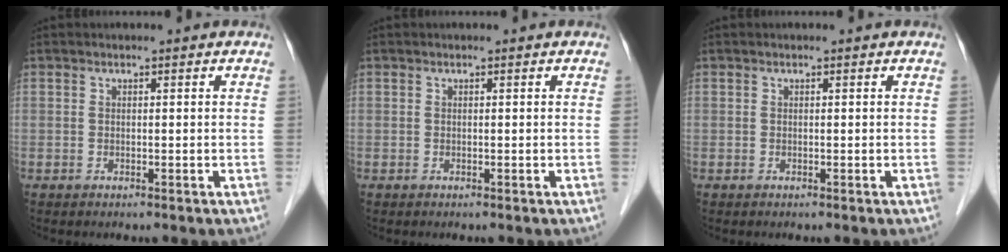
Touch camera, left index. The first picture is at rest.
{"total": 0.0}
{"total": 0.0}